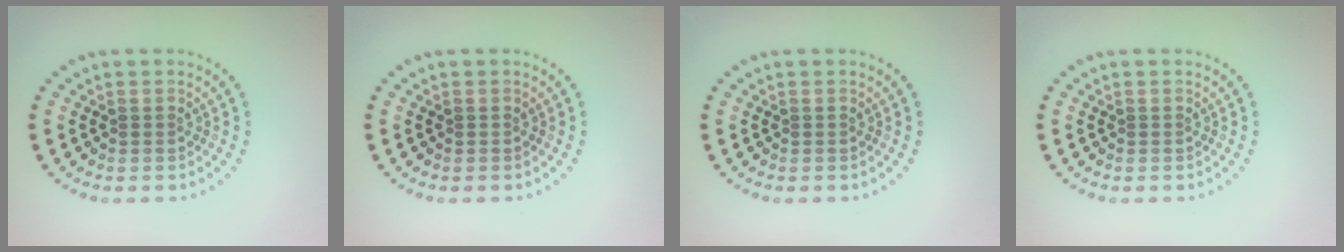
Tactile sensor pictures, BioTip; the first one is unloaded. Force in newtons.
{"total": 0.0}
{"total": 0.0}
{"total": 0.0}